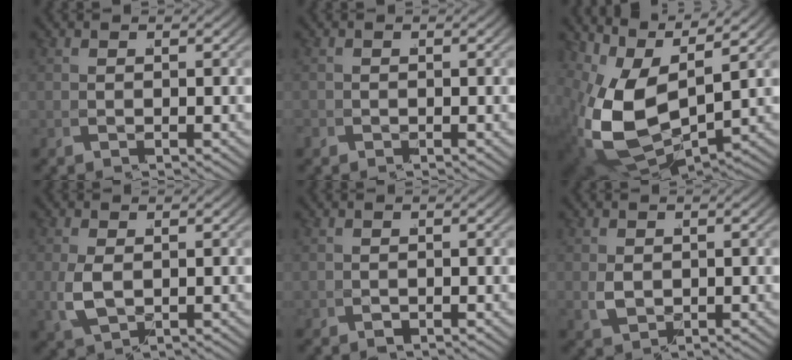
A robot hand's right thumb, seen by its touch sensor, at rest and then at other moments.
{"total": 0.5, "force": [-0.4, 0.3, -0.1], "torque": [0.000, -0.004, -0.007]}
{"total": 12.2, "force": [0.2, 7.9, 9.3], "torque": [-0.238, -0.063, 0.038]}
{"total": 3.3, "force": [0.3, 2.1, 2.5], "torque": [-0.074, -0.012, 0.023]}
{"total": 0.5, "force": [-0.1, 0.4, 0.3], "torque": [-0.012, -0.006, 0.004]}
{"total": 2.4, "force": [0.4, 1.8, 1.5], "torque": [-0.045, -0.014, 0.025]}